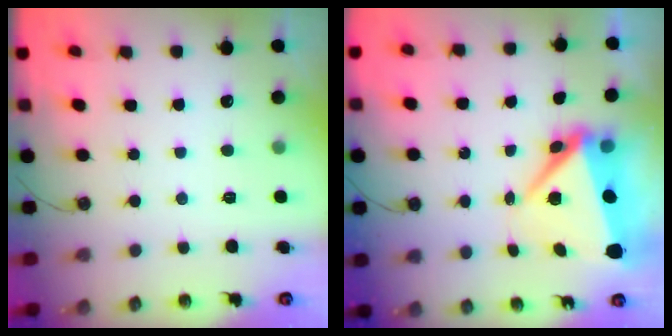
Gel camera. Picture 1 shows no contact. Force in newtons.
{"total": 9.1, "press": 9.0, "slide": 1.3}